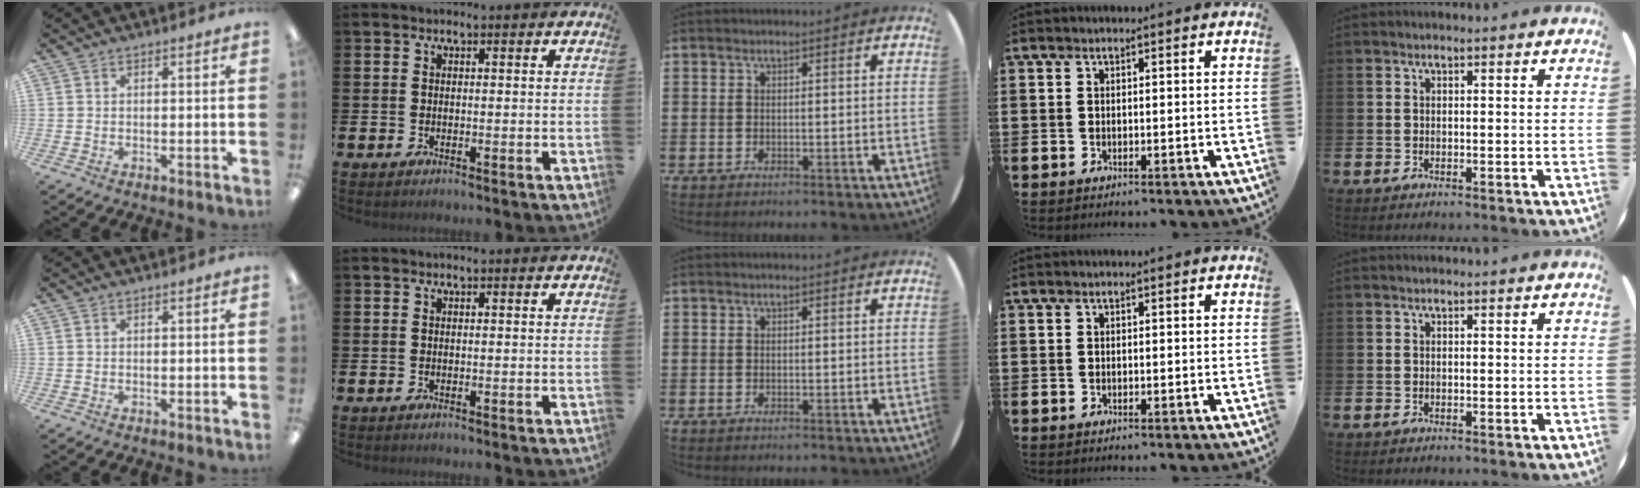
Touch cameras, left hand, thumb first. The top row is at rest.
{}